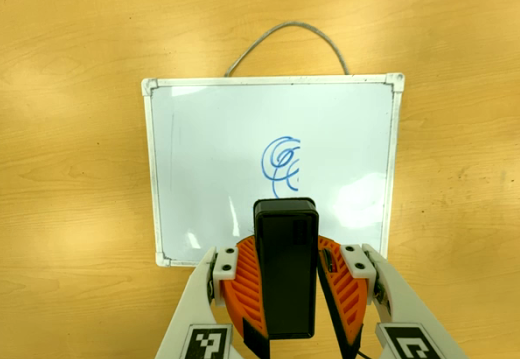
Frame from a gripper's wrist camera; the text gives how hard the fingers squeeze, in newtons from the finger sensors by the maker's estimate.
{"total": 9.0, "left": 8.9, "right": 9.1}